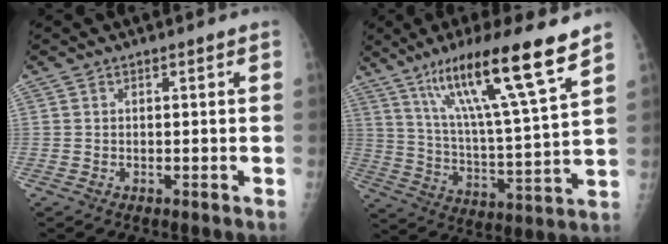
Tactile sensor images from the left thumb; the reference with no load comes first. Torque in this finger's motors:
{"motor_torque": [0.99, 0.76, 1.52, -1.25, 0.43]}